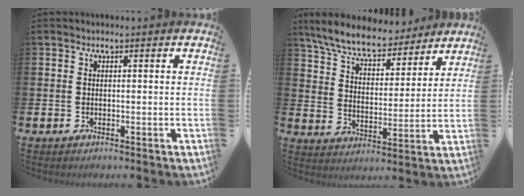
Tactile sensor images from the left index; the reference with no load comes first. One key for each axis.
{"total": 8.1, "fx": 7.6, "fy": 1.6, "fz": 2.4, "tx": -0.080, "ty": -0.046, "tz": 0.136}